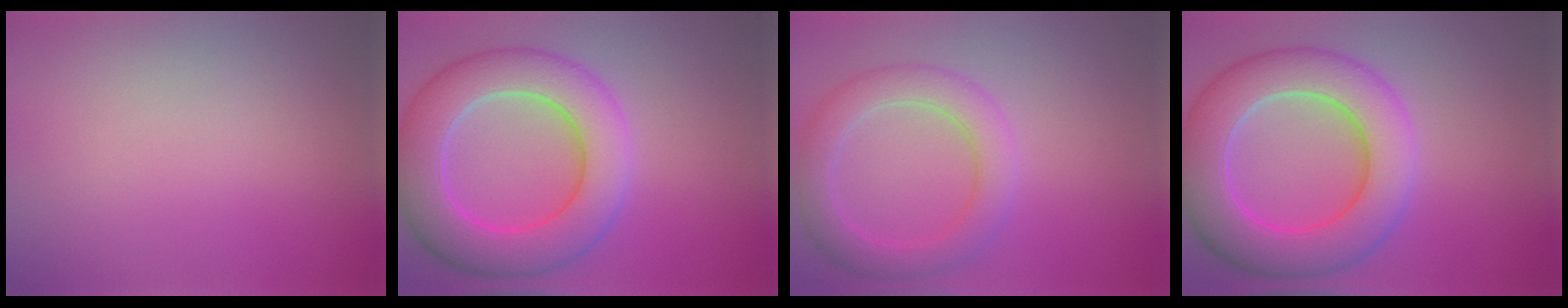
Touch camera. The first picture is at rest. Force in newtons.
{"total": 9.0, "press": 9.0, "slide": 0.3}
{"total": 4.4, "press": 4.4, "slide": 0.2}
{"total": 9.4, "press": 9.4, "slide": 0.3}